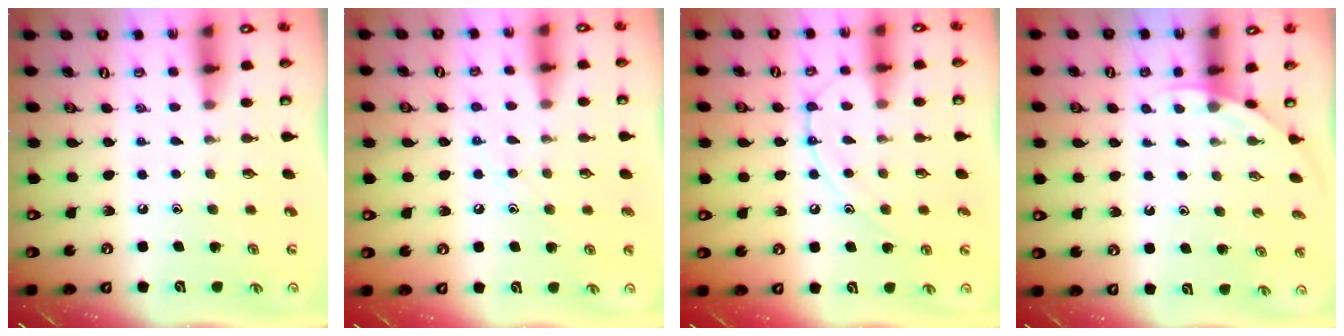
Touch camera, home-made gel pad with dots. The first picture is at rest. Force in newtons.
{"total": 7.5, "press": 7.4, "slide": 0.6}
{"total": 10.1, "press": 10.1, "slide": 0.9}
{"total": 1.9, "press": 1.9, "slide": 0.1}